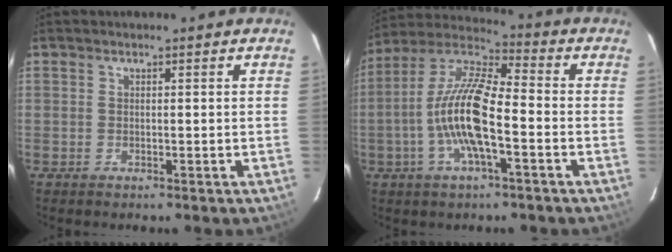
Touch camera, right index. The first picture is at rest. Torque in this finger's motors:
{"motor_torque": [1.85, -0.29, 1.05, 0.21]}